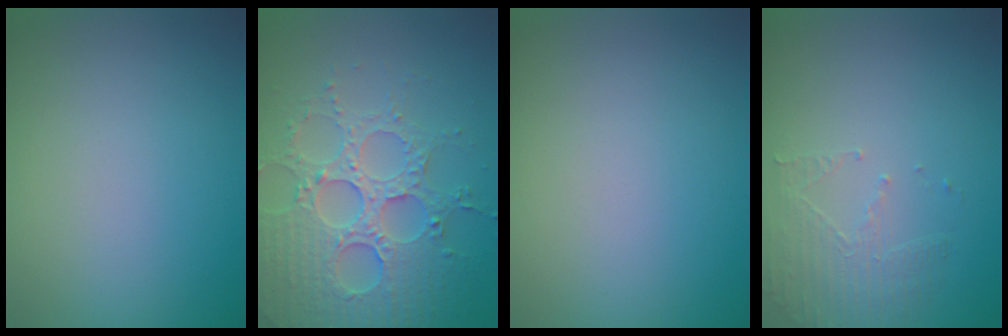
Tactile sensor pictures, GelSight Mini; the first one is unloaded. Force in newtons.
{"total": 5.3, "press": 5.1, "slide": 1.2}
{"total": 0.0}
{"total": 1.7, "press": 0.9, "slide": 1.4}